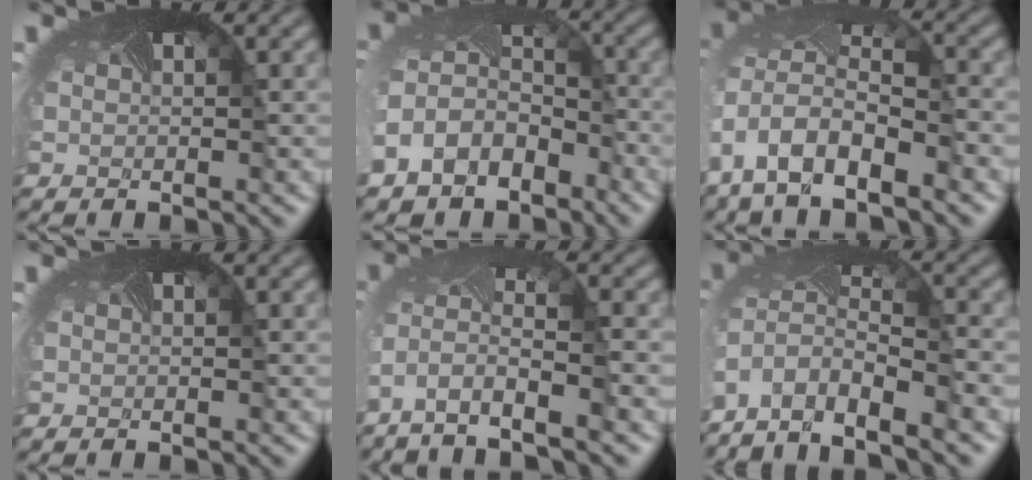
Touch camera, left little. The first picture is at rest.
{"total": 9.1, "force": [-5.0, 7.0, 3.1], "torque": [-0.109, -0.035, -0.077]}
{"total": 9.5, "force": [-5.0, 5.5, 5.9], "torque": [-0.150, -0.043, -0.063]}
{"total": 0.0}
{"total": 5.4, "force": [-3.5, 1.5, 3.8], "torque": [-0.114, -0.025, -0.062]}
{"total": 7.7, "force": [-6.4, 2.4, 3.6], "torque": [-0.093, -0.027, -0.106]}